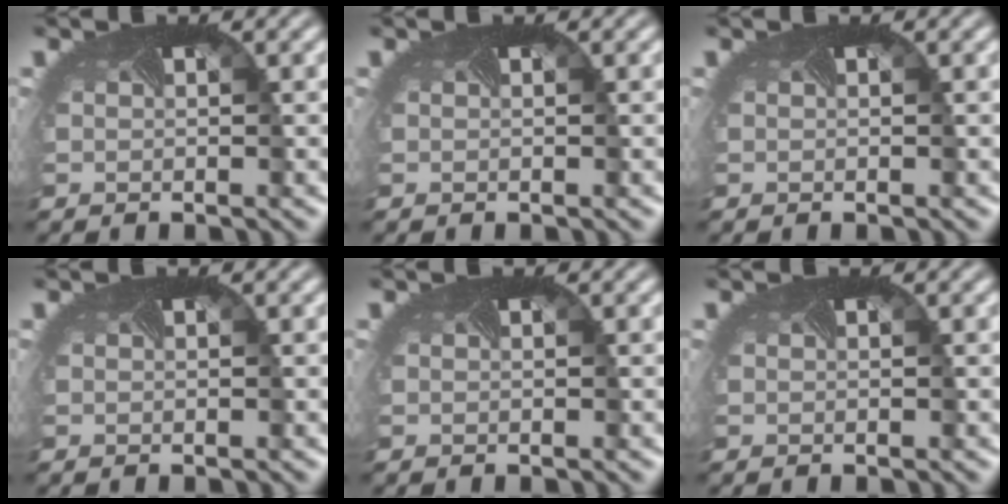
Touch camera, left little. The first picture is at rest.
{"total": 0.0}
{"total": 0.0}
{"total": 0.0}
{"total": 0.0}
{"total": 0.0}